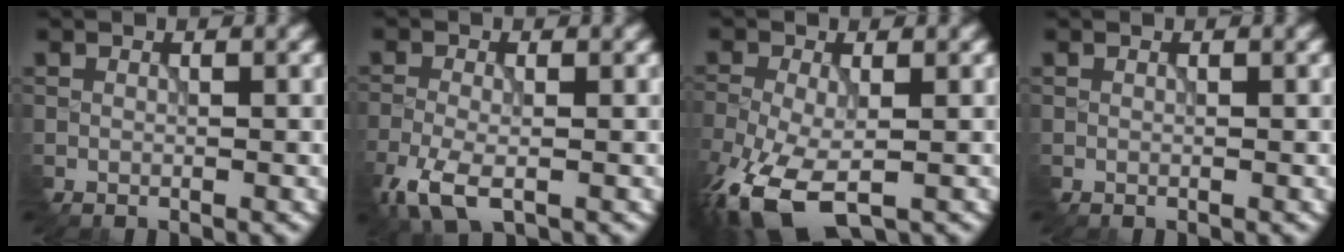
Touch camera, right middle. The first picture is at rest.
{"total": 4.7, "force": [-2.7, 2.1, 3.3], "torque": [-0.089, -0.010, -0.054]}
{"total": 9.6, "force": [-4.6, 4.8, 6.9], "torque": [-0.184, -0.040, -0.076]}
{"total": 0.0}